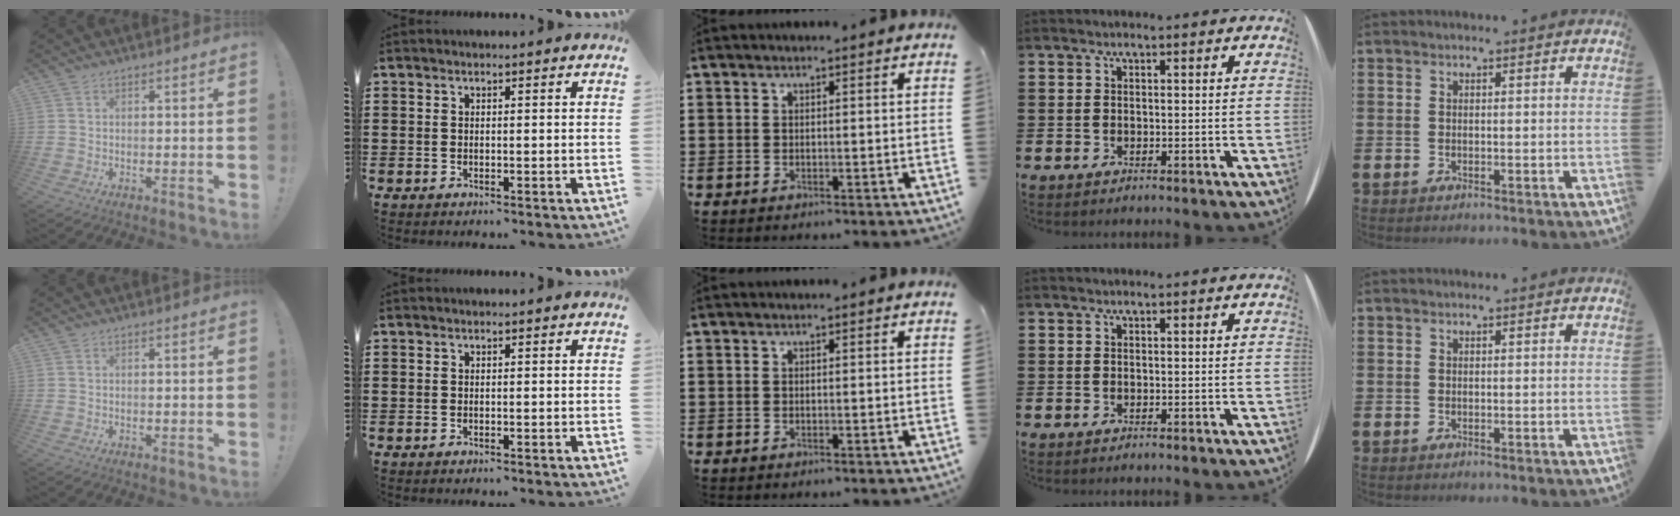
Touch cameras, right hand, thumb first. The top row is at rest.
{}